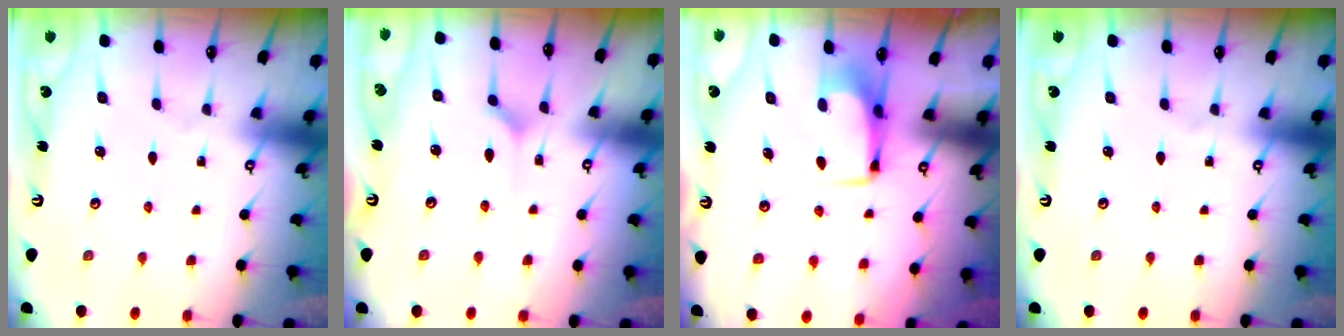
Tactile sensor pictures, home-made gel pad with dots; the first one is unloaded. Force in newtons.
{"total": 4.1, "press": 4.0, "slide": 0.6}
{"total": 3.0, "press": 3.0, "slide": 0.4}
{"total": 0.0}